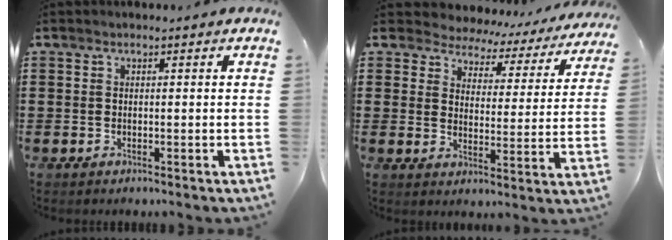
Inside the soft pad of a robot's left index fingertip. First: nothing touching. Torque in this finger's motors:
{"motor_torque": [2.14, 0.00, 0.02, -0.08]}